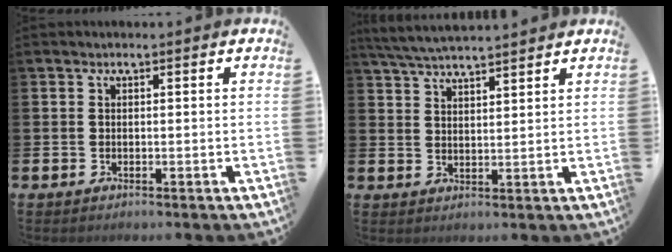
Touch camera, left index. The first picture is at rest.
{"total": 4.8, "force": [4.7, 0.1, 1.2], "torque": [-0.036, -0.018, 0.084]}